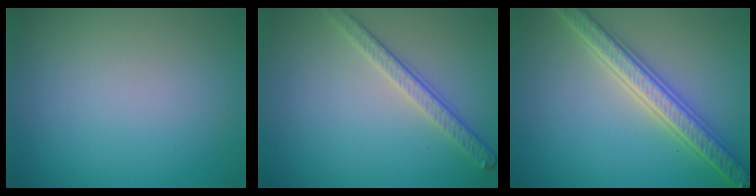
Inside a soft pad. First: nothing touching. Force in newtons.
{"total": 2.8, "press": 2.6, "slide": 1.1}
{"total": 5.2, "press": 5.1, "slide": 1.1}